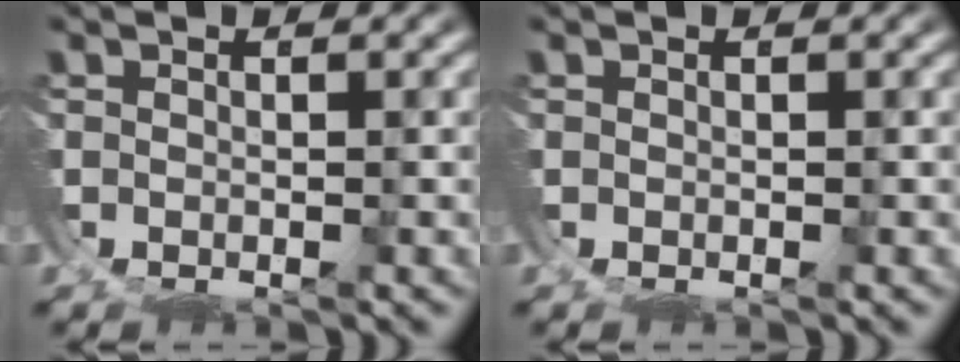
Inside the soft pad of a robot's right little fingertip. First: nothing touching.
{"total": 0.0}